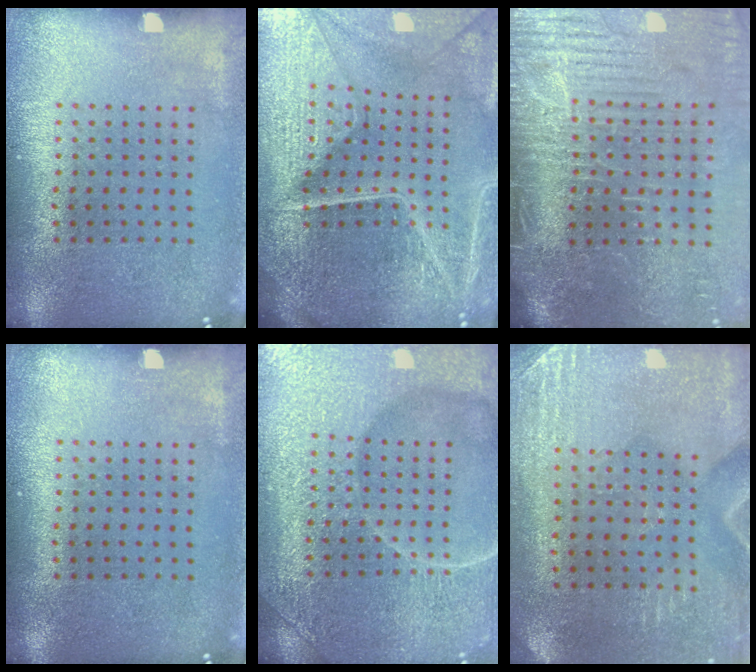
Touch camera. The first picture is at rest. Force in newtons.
{"total": 6.3, "press": 5.6, "slide": 2.8}
{"total": 4.7, "press": 4.1, "slide": 2.3}
{"total": 0.0}
{"total": 7.3, "press": 7.2, "slide": 0.9}
{"total": 2.8, "press": 2.6, "slide": 1.2}